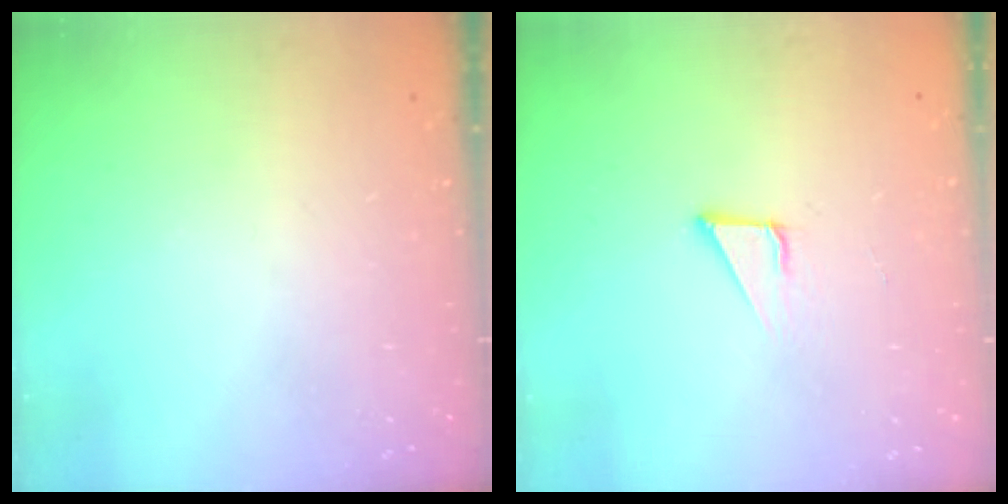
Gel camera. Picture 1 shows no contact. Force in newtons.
{"total": 3.2, "press": 3.2, "slide": 0.2}